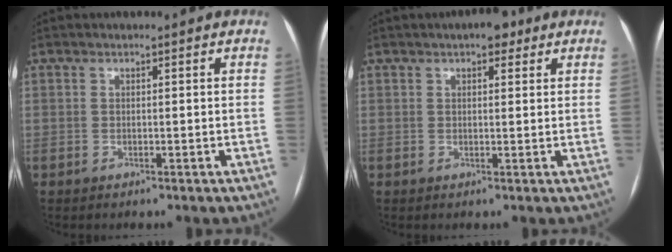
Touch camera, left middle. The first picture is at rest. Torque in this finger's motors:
{"motor_torque": [0.02, -0.09, -0.01, 0.04]}